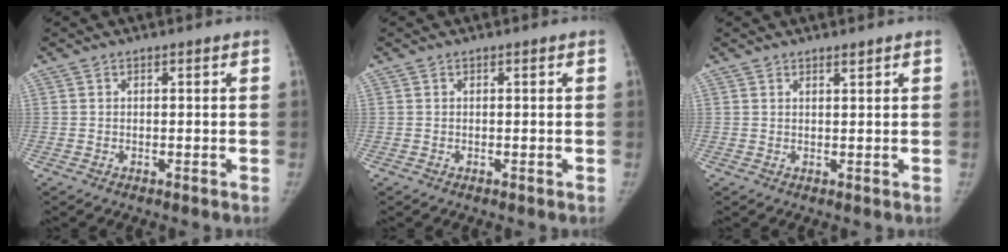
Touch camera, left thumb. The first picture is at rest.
{"total": 0.0}
{"total": 0.8, "force": [0.8, 0.1, 0.3], "torque": [-0.005, -0.007, 0.013]}